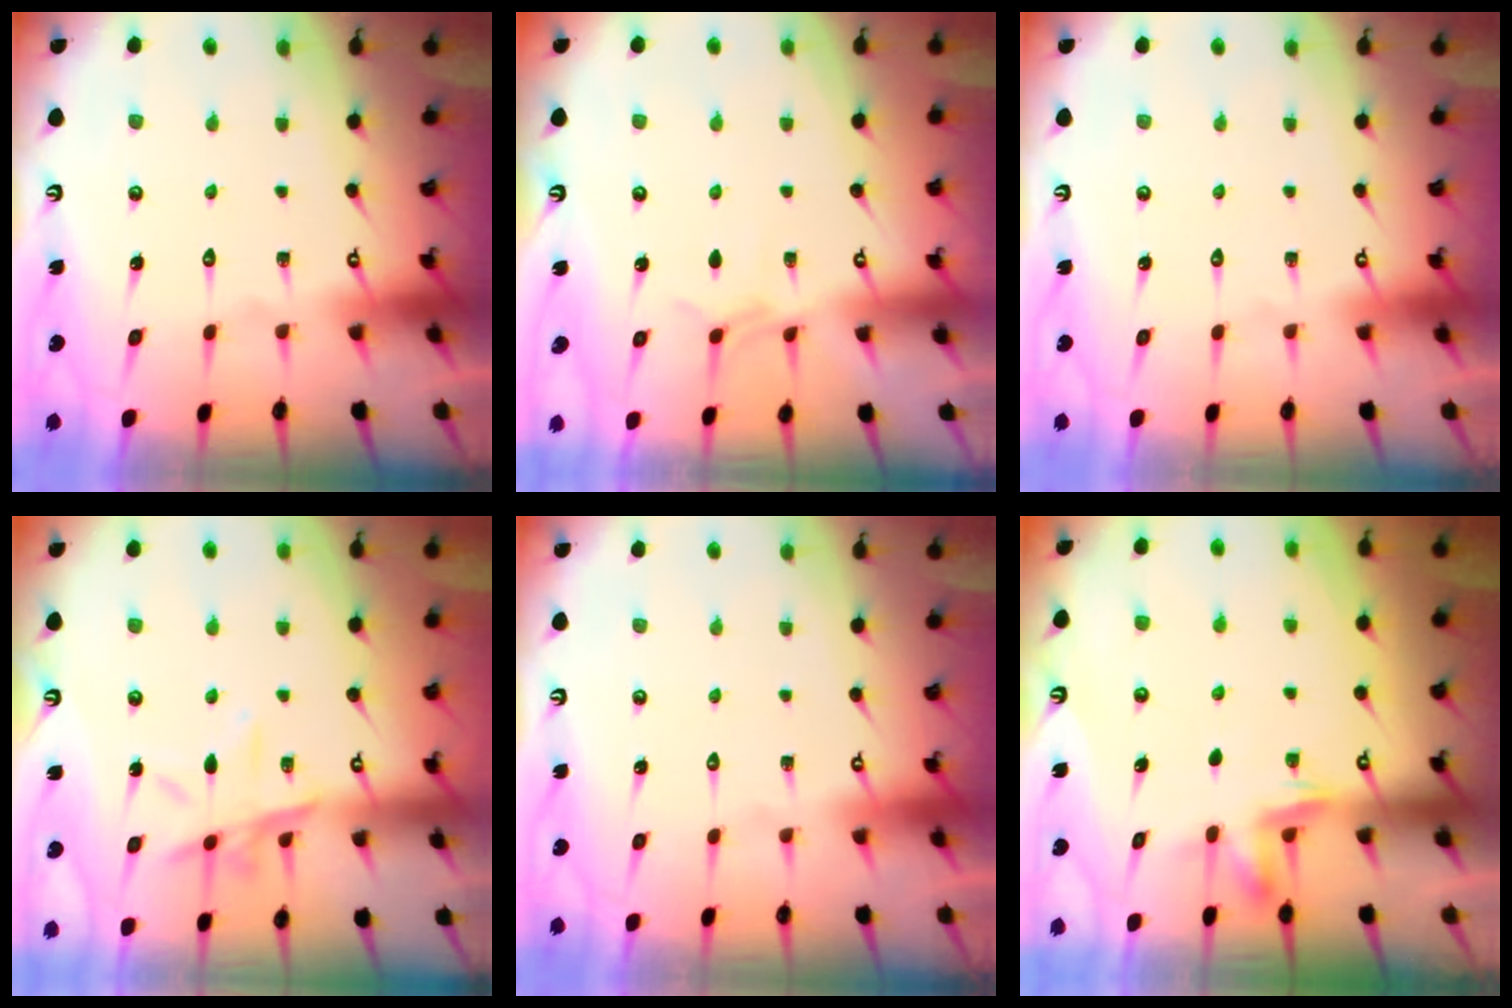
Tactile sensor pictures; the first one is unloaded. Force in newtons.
{"total": 3.9, "press": 3.9, "slide": 0.6}
{"total": 0.0}
{"total": 11.3, "press": 11.2, "slide": 0.9}
{"total": 0.0}
{"total": 3.0, "press": 2.9, "slide": 0.6}